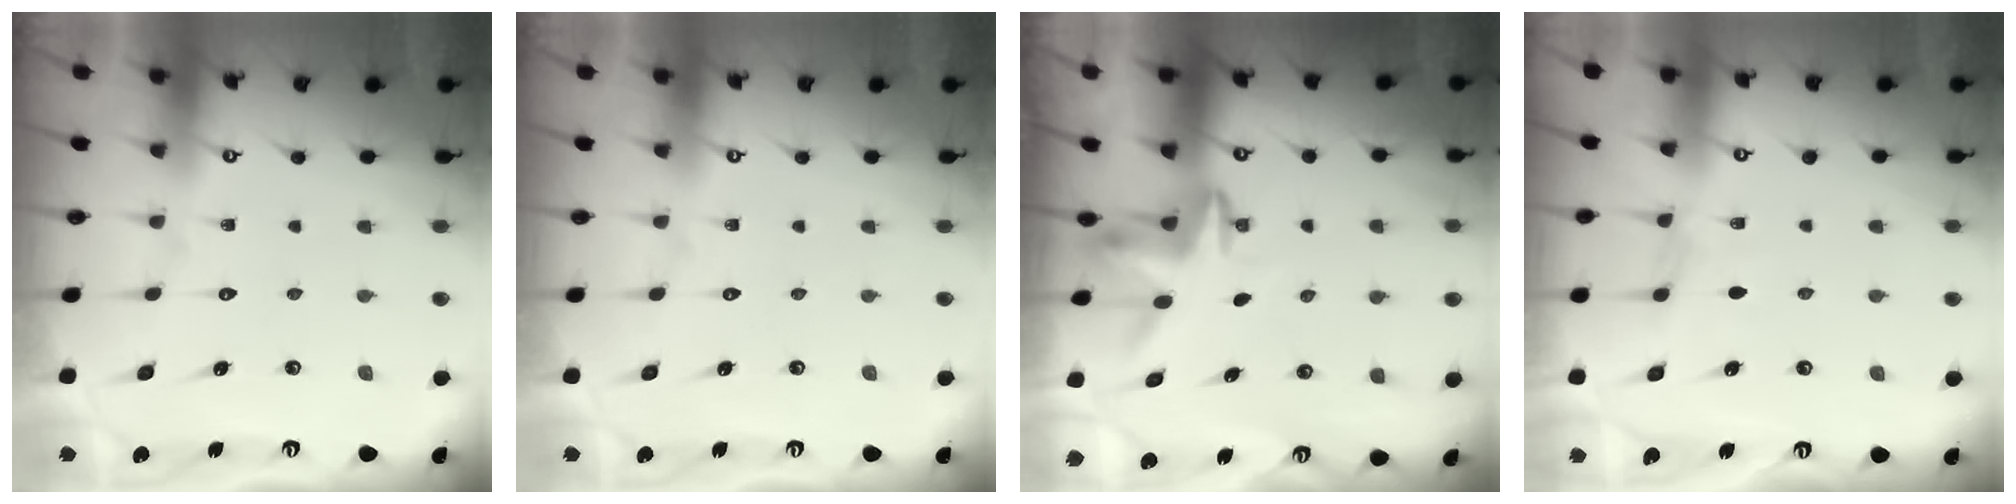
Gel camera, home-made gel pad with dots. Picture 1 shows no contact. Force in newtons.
{"total": 0.0}
{"total": 3.4, "press": 3.4, "slide": 0.3}
{"total": 3.8, "press": 3.8, "slide": 0.4}